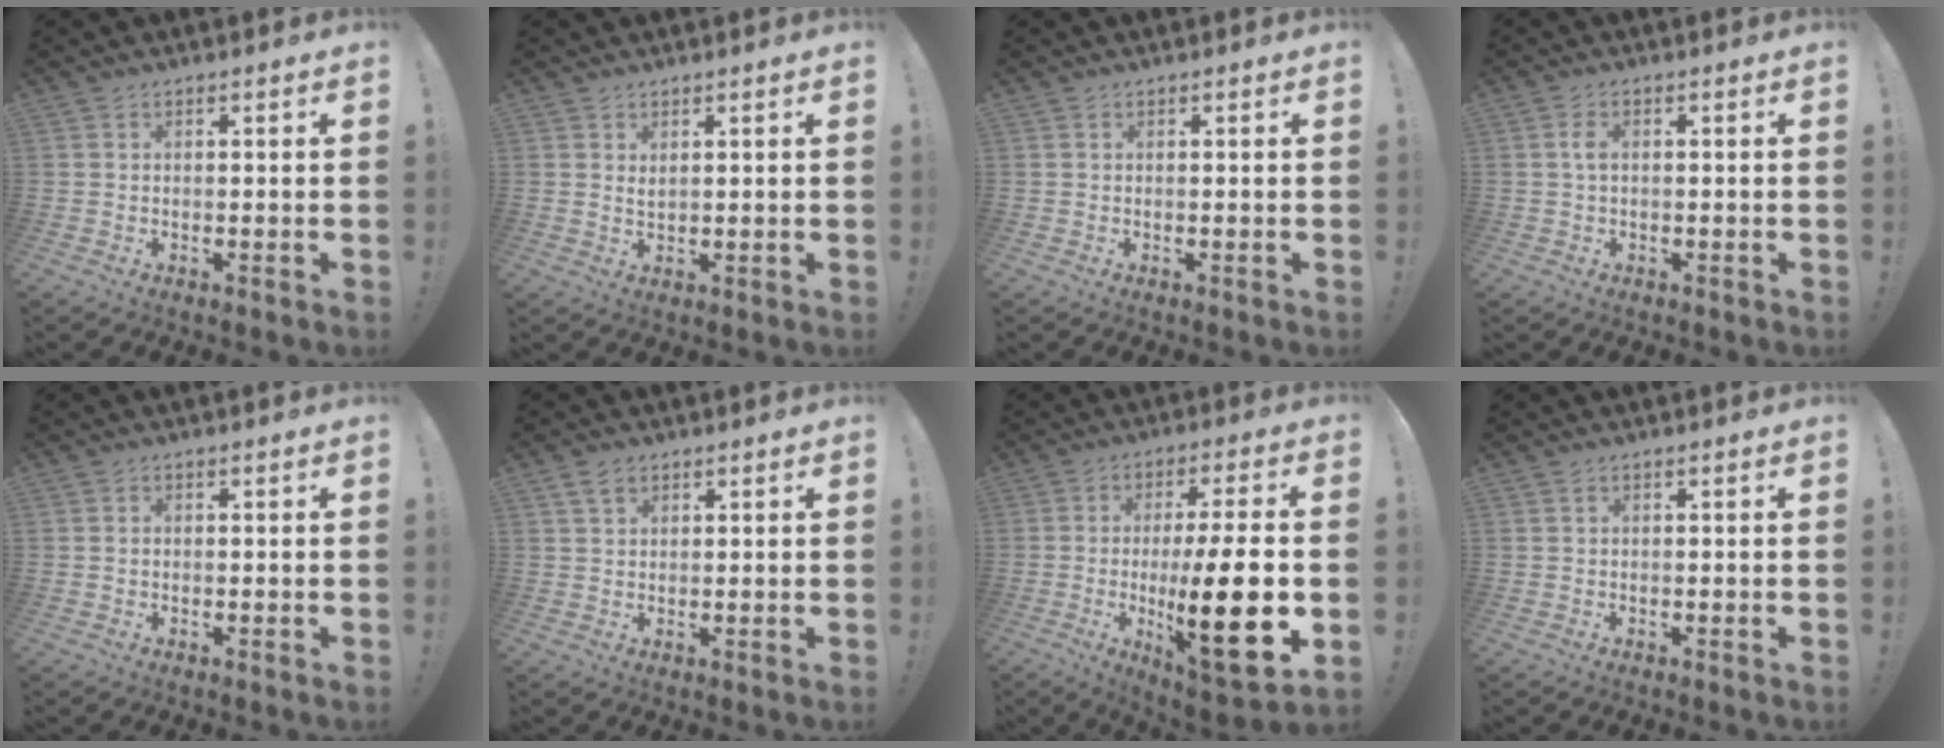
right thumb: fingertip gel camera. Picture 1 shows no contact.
{"total": 1.7, "force": [1.3, 0.5, 0.9], "torque": [-0.003, -0.009, 0.022]}
{"total": 0.0}
{"total": 2.7, "force": [0.2, 1.6, 2.1], "torque": [-0.036, 0.004, 0.001]}
{"total": 0.5, "force": [0.0, 0.5, 0.2], "torque": [-0.006, 0.004, -0.001]}
{"total": 3.7, "force": [2.2, 2.2, 1.8], "torque": [-0.027, -0.004, 0.041]}
{"total": 21.0, "force": [-3.1, 4.3, 20.4], "torque": [-0.339, -0.006, -0.047]}
{"total": 0.0}